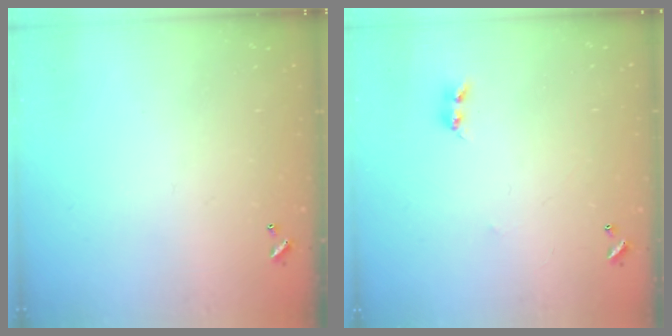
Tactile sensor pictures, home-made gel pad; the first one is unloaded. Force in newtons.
{"total": 2.2, "press": 2.2, "slide": 0.4}